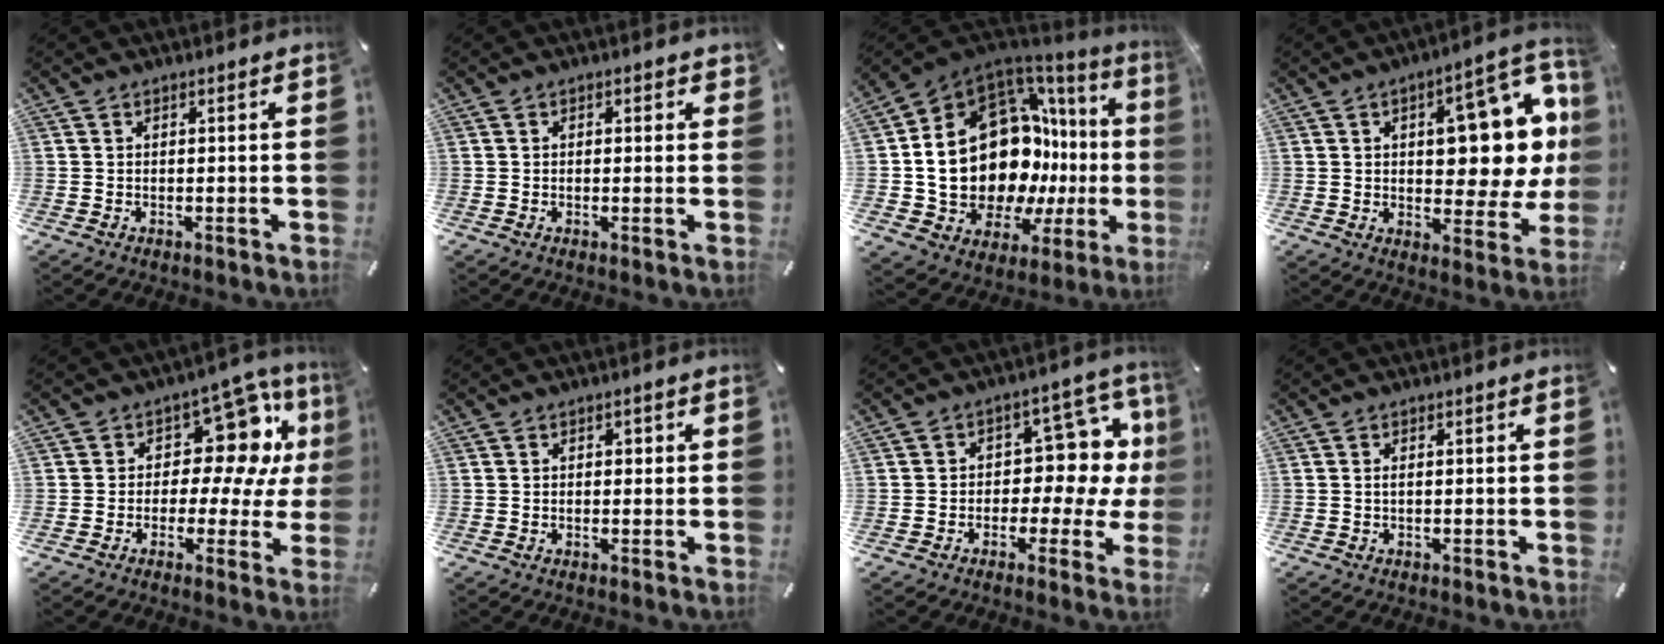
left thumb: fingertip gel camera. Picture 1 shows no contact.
{"total": 0.9, "force": [0.0, 0.7, 0.5], "torque": [0.006, -0.002, -0.005]}
{"total": 25.0, "force": [1.4, 16.9, 18.3], "torque": [-0.320, -0.066, 0.071]}
{"total": 19.1, "force": [4.2, 9.4, 16.0], "torque": [-0.197, -0.029, 0.066]}
{"total": 13.1, "force": [4.9, 8.3, 8.9], "torque": [-0.122, -0.037, 0.086]}
{"total": 1.1, "force": [0.0, 1.0, 0.6], "torque": [-0.004, 0.004, -0.005]}
{"total": 11.5, "force": [1.8, 8.0, 8.0], "torque": [-0.098, -0.021, 0.033]}
{"total": 0.8, "force": [-0.2, 0.3, 0.7], "torque": [-0.015, -0.001, -0.003]}